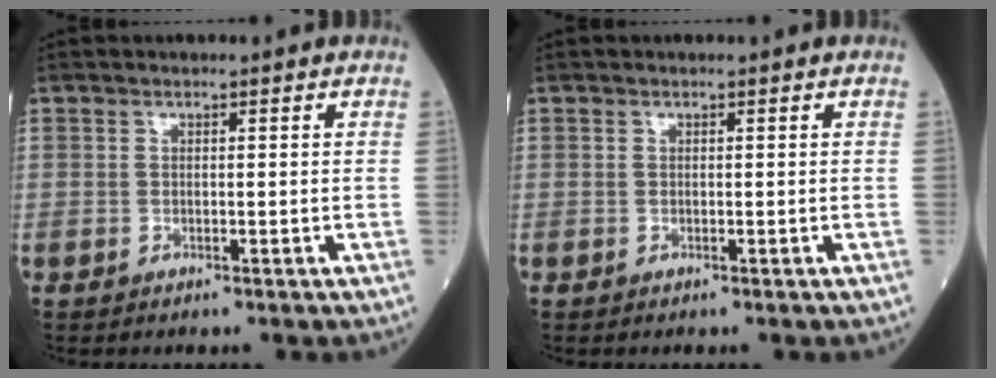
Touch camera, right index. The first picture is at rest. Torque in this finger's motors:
{"motor_torque": [0.00, 0.00, 0.00, 0.00]}